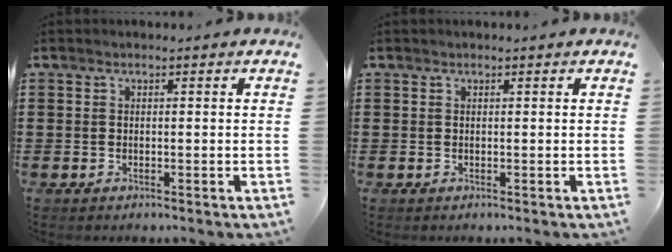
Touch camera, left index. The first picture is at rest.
{"total": 0.0}